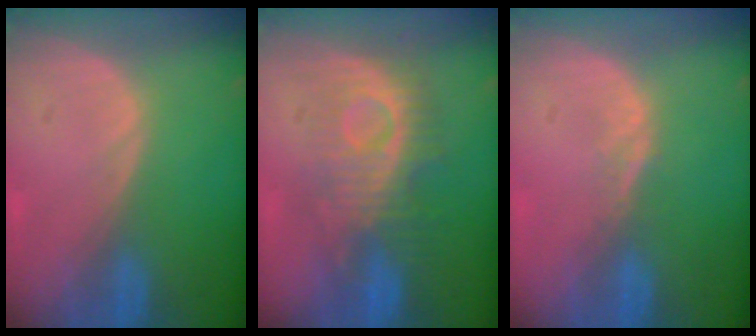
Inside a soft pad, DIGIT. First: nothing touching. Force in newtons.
{"total": 8.8, "press": 8.7, "slide": 1.1}
{"total": 1.5, "press": 1.2, "slide": 0.9}